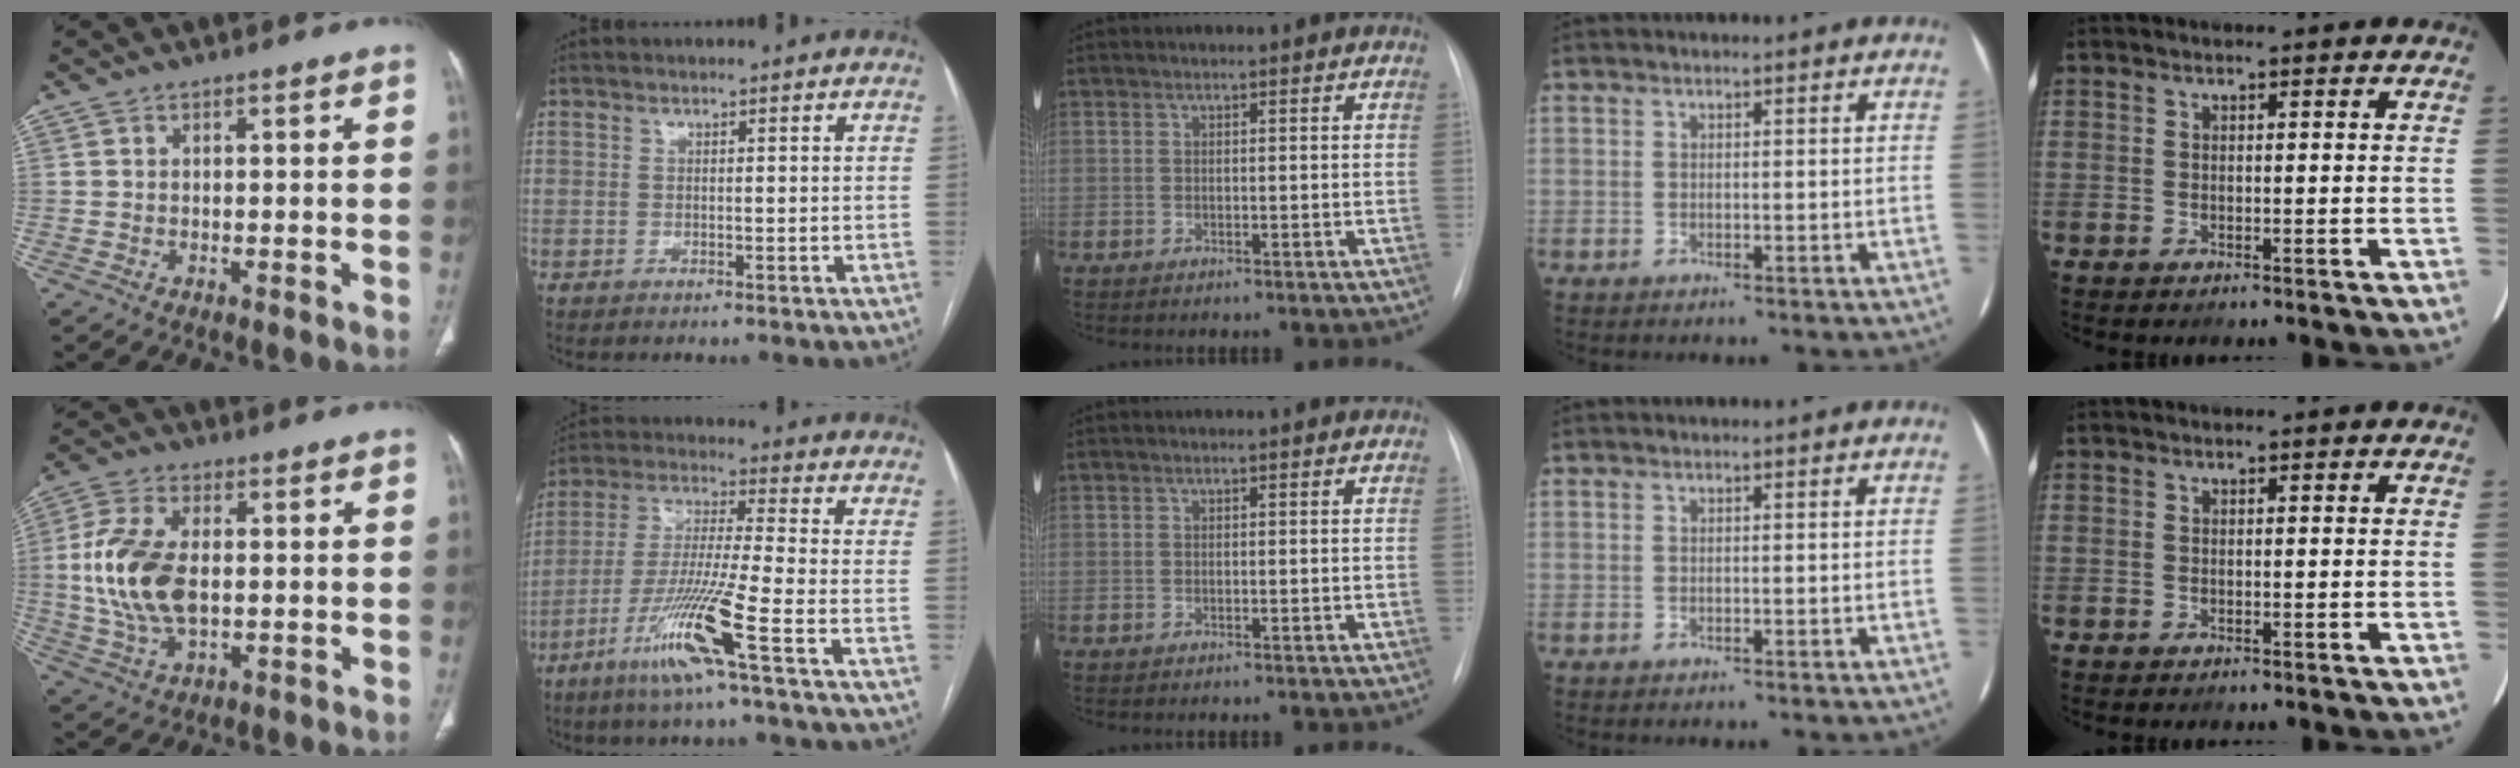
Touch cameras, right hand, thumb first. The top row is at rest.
{"thumb": {"total": 14.1, "force": [0.2, 7.8, 11.7], "torque": [-0.249, 0.001, 0.007]}, "index": {"total": 12.5, "force": [-6.4, -1.4, 10.6], "torque": [-0.215, -0.025, -0.128]}}